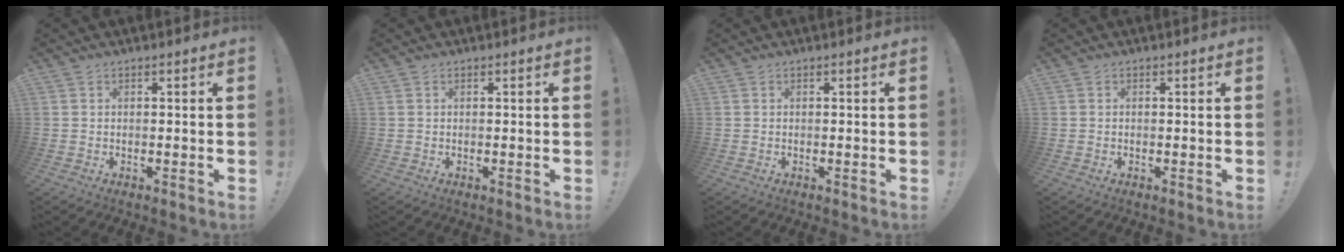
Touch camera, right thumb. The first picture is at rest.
{"total": 0.0}
{"total": 0.0}
{"total": 0.0}